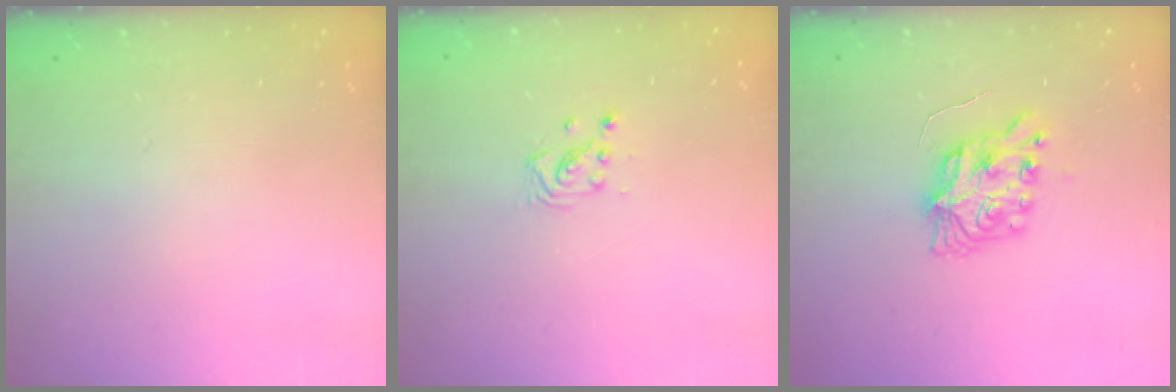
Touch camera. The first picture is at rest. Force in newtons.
{"total": 3.0, "press": 2.9, "slide": 0.5}
{"total": 8.6, "press": 8.6, "slide": 1.0}